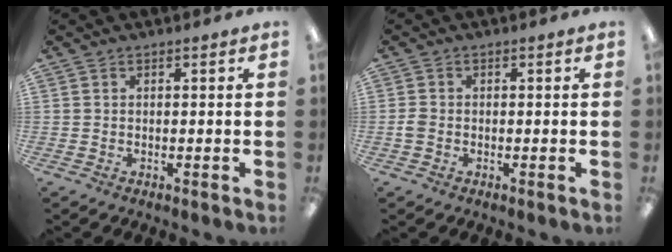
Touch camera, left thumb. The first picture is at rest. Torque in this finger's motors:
{"motor_torque": [-0.21, 0.22, 0.14, -0.18, 0.08]}